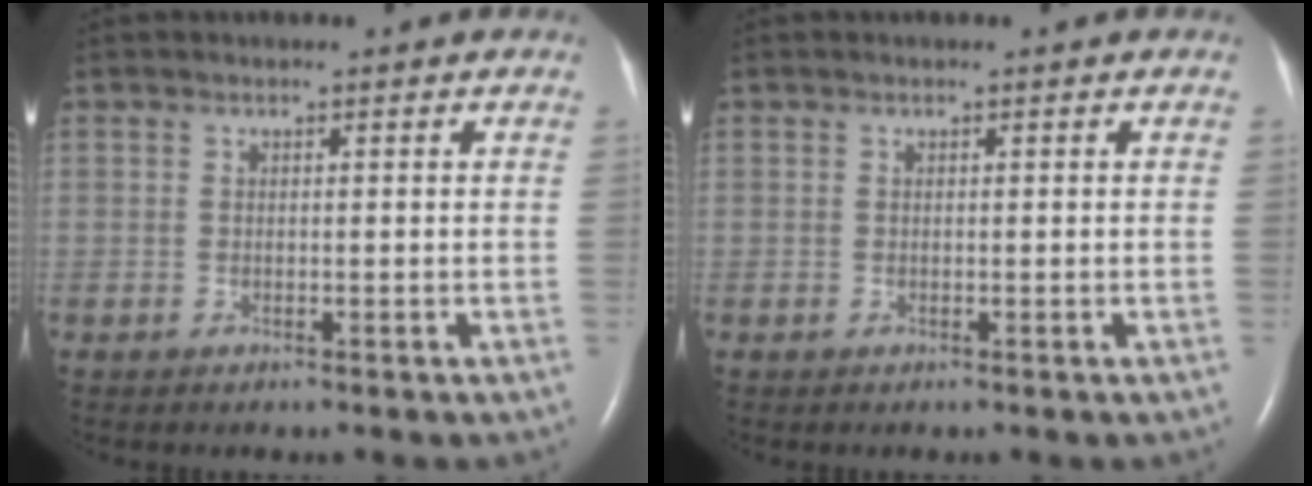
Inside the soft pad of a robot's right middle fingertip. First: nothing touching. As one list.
[{"total": 0.0}]